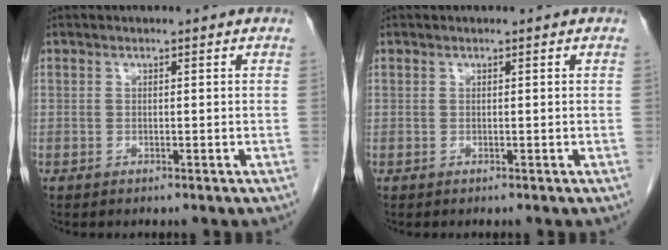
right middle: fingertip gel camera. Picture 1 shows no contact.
{"total": 0.0}